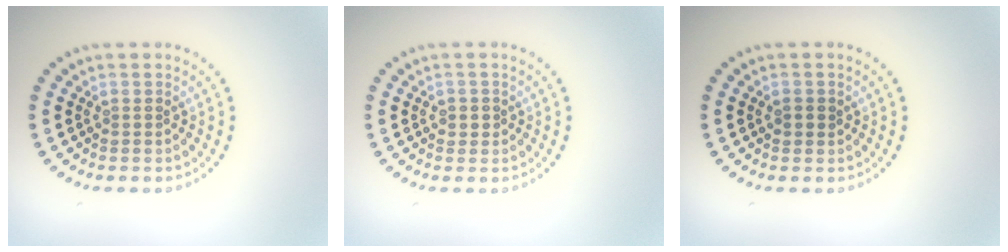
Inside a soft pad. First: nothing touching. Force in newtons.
{"total": 1.0, "press": 1.0, "slide": 0.4}
{"total": 1.1, "press": 1.1, "slide": 0.2}